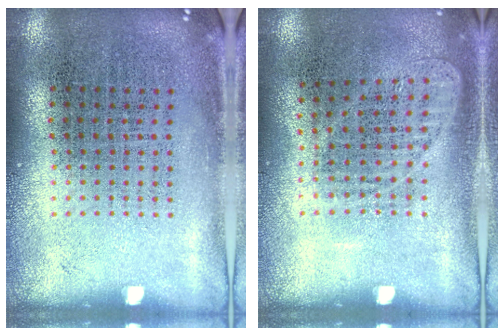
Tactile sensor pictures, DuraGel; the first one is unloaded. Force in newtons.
{"total": 0.9, "press": 0.8, "slide": 0.4}